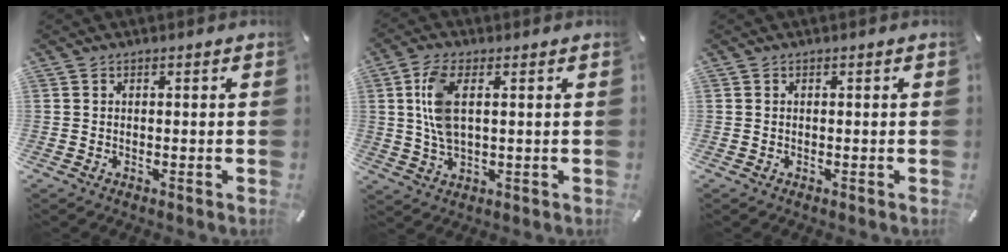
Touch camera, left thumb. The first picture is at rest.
{"total": 8.0, "force": [1.7, 3.6, 6.9], "torque": [-0.158, 0.001, 0.025]}
{"total": 0.0}